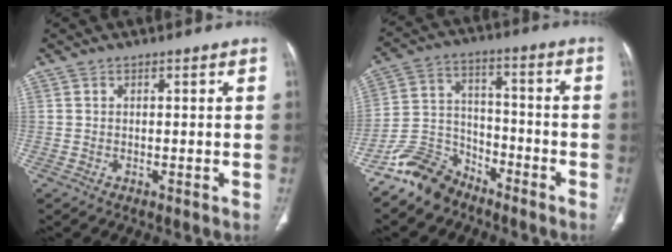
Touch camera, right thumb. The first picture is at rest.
{"total": 10.4, "force": [-8.3, 5.7, 2.6], "torque": [-0.040, 0.071, -0.167]}